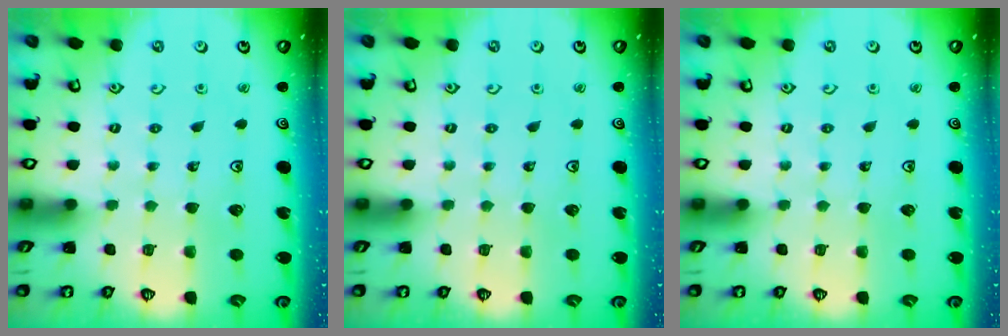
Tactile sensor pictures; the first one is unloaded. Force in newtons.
{"total": 0.0}
{"total": 0.0}